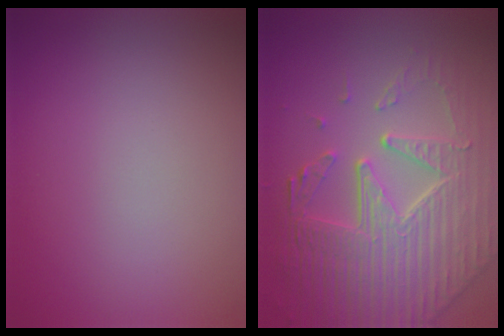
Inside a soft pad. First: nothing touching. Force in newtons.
{"total": 8.8, "press": 6.0, "slide": 6.4}